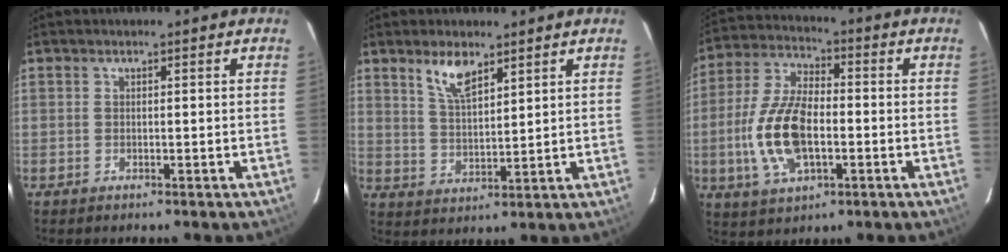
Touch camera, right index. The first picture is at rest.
{"total": 6.3, "force": [4.3, 2.3, 4.0], "torque": [-0.074, 0.001, 0.087]}
{"total": 14.3, "force": [-2.8, 7.0, 12.1], "torque": [-0.260, 0.004, -0.051]}